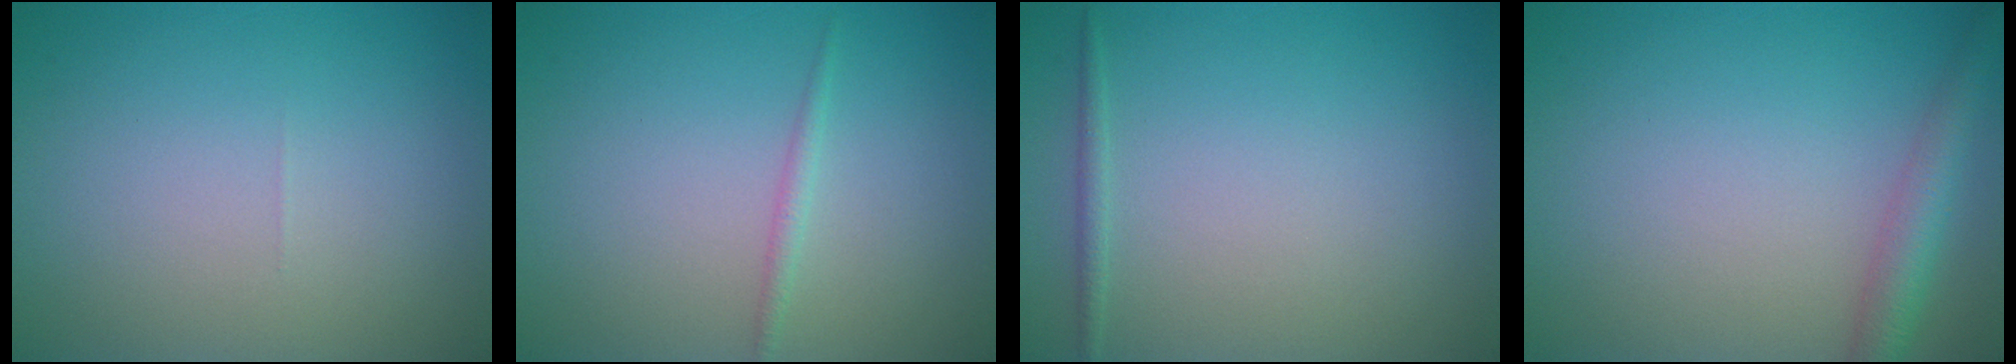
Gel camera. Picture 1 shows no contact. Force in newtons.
{"total": 0.9, "press": 0.9, "slide": 0.0}
{"total": 0.8, "press": 0.8, "slide": 0.1}
{"total": 3.0, "press": 3.0, "slide": 0.1}